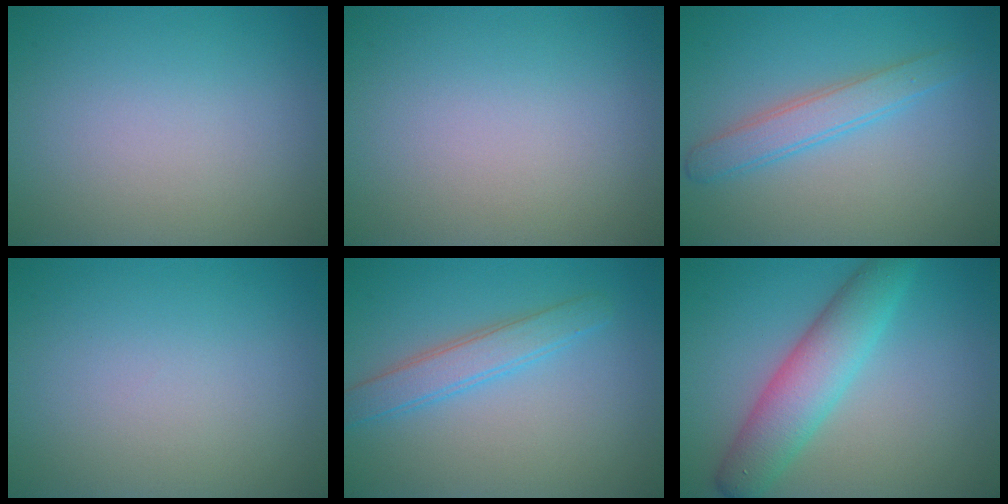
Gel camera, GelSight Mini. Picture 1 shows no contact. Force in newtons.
{"total": 0.0}
{"total": 2.8, "press": 2.8, "slide": 0.2}
{"total": 0.0}
{"total": 2.9, "press": 2.9, "slide": 0.1}
{"total": 5.4, "press": 5.4, "slide": 0.2}